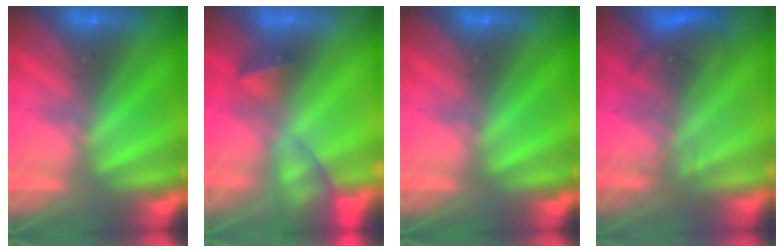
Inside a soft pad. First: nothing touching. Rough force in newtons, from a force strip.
{"total": 7.8}
{"total": 0.0}
{"total": 2.9}